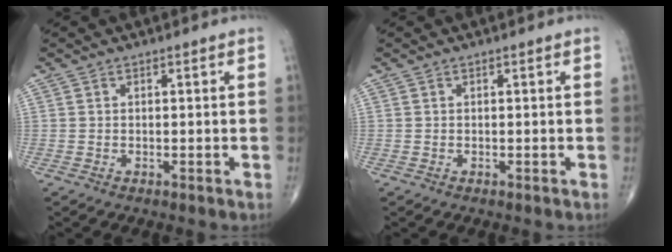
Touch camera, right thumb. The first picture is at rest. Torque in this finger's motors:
{"motor_torque": [0.07, 0.08, 0.00, 0.00, 0.00]}